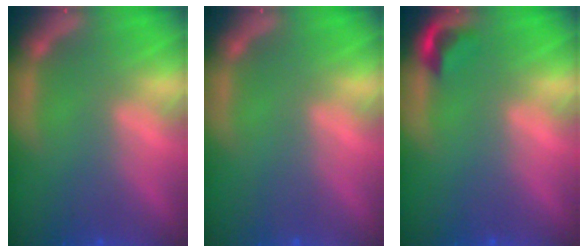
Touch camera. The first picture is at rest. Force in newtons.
{"total": 0.0}
{"total": 1.9}